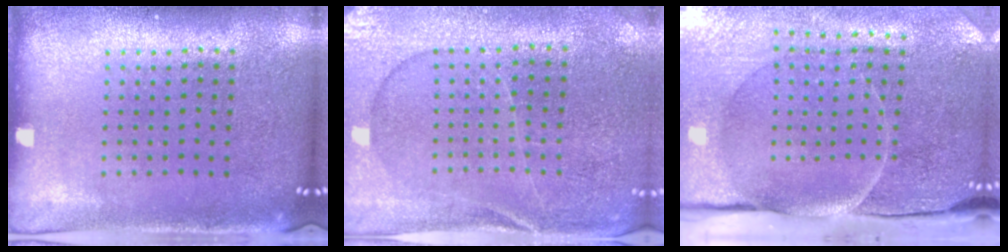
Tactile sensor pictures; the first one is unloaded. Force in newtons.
{"total": 1.1, "press": 1.1, "slide": 0.4}
{"total": 4.8, "press": 3.9, "slide": 2.8}